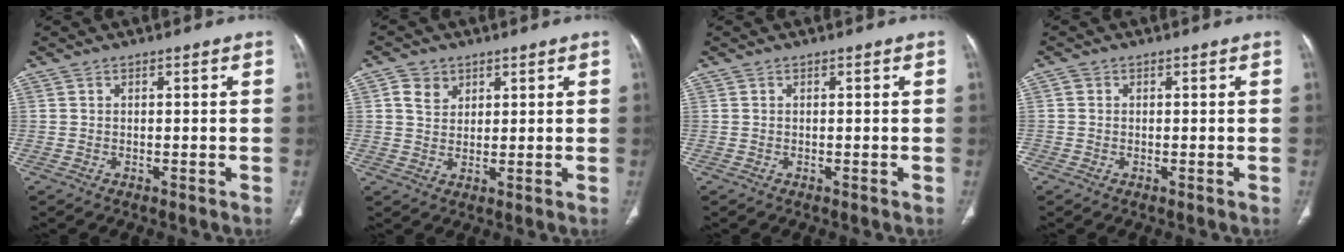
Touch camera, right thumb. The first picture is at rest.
{"total": 4.3, "force": [2.0, 3.4, 1.8], "torque": [-0.016, -0.009, 0.039]}
{"total": 0.0}
{"total": 0.8, "force": [-0.1, 0.8, 0.2], "torque": [0.003, 0.003, -0.004]}